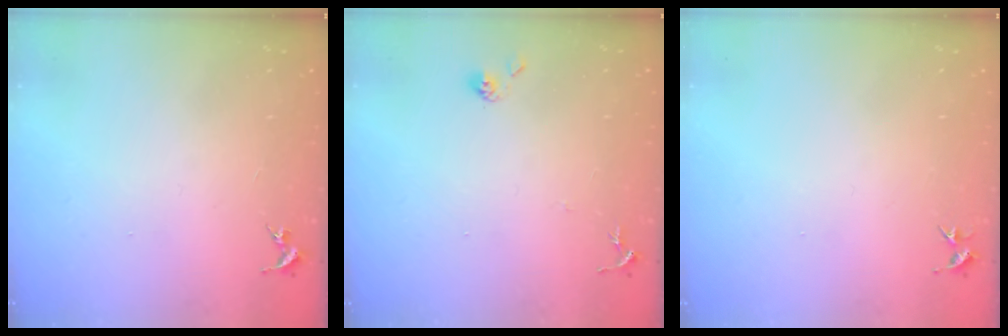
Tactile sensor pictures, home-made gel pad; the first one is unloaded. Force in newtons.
{"total": 5.9, "press": 5.9, "slide": 0.5}
{"total": 3.3, "press": 3.3, "slide": 0.4}